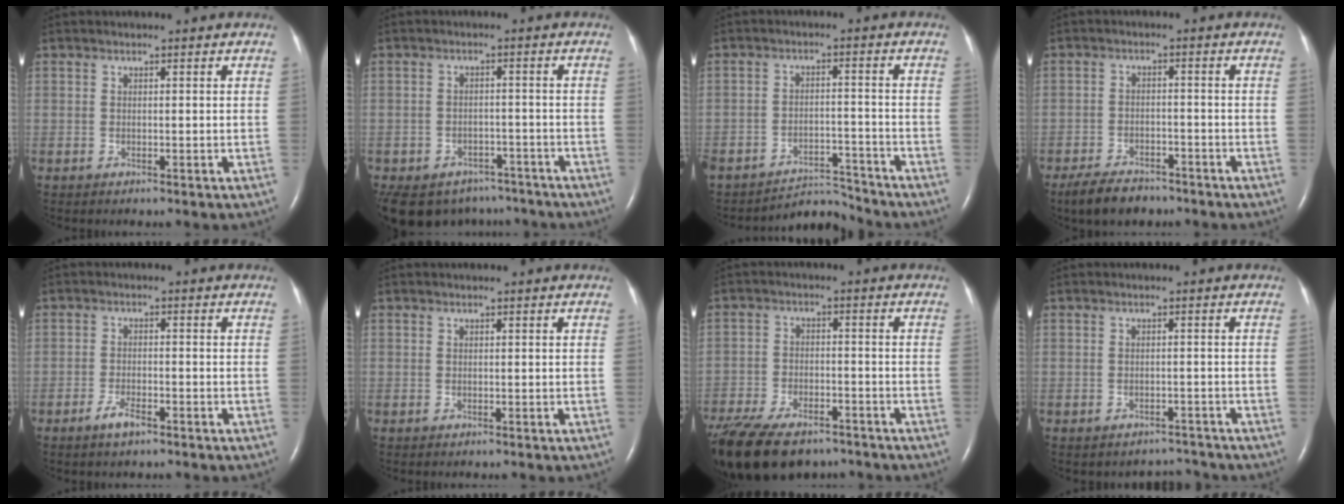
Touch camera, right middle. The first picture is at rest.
{"total": 14.1, "force": [-10.1, 8.9, 3.9], "torque": [-0.109, 0.004, -0.125]}
{"total": 6.3, "force": [-6.1, 0.7, -1.1], "torque": [0.016, 0.010, -0.102]}
{"total": 6.3, "force": [-5.0, 2.7, 2.6], "torque": [-0.056, -0.006, -0.085]}
{"total": 2.9, "force": [-2.0, 0.7, 1.9], "torque": [-0.043, 0.000, -0.038]}
{"total": 0.0}
{"total": 17.3, "force": [-12.9, 7.4, 8.9], "torque": [-0.220, -0.028, -0.202]}
{"total": 2.2, "force": [-2.0, 0.8, -0.5], "torque": [0.004, 0.006, -0.025]}